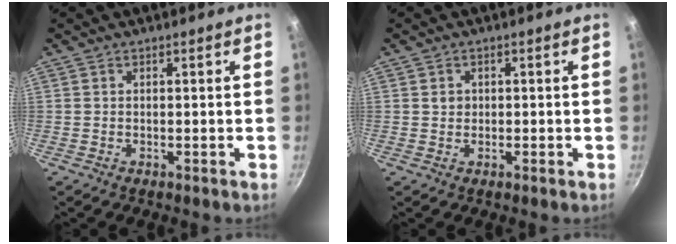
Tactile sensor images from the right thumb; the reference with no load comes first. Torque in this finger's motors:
{"motor_torque": [-0.29, 0.53, 0.11, 0.57, -0.02]}